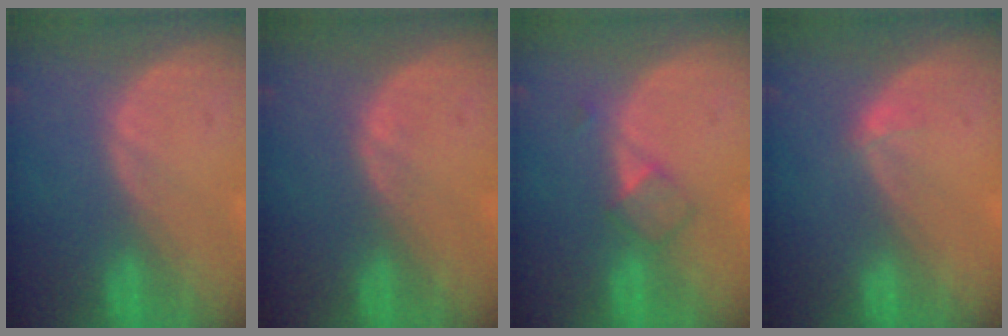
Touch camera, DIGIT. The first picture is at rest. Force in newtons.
{"total": 0.7, "press": 0.6, "slide": 0.3}
{"total": 3.2, "press": 3.0, "slide": 1.2}
{"total": 0.7, "press": 0.7, "slide": 0.1}